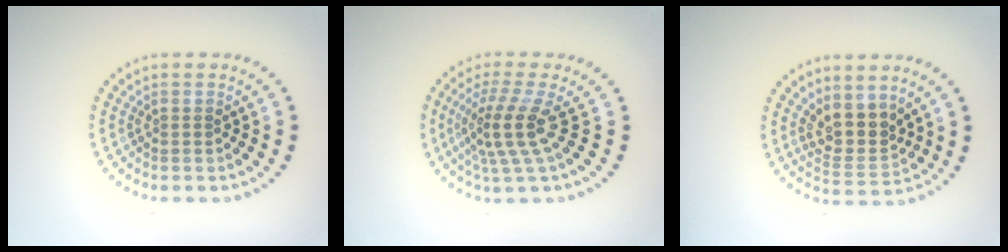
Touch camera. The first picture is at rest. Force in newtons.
{"total": 4.0, "press": 2.8, "slide": 2.9}
{"total": 3.5, "press": 2.9, "slide": 2.0}